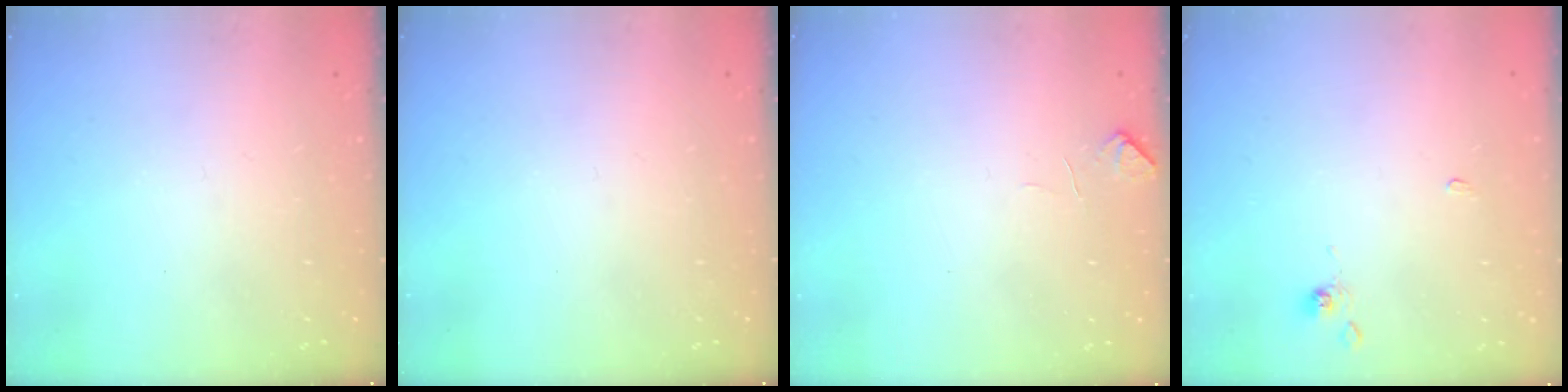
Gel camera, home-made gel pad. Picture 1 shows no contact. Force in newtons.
{"total": 0.0}
{"total": 0.8, "press": 0.5, "slide": 0.6}
{"total": 0.0}